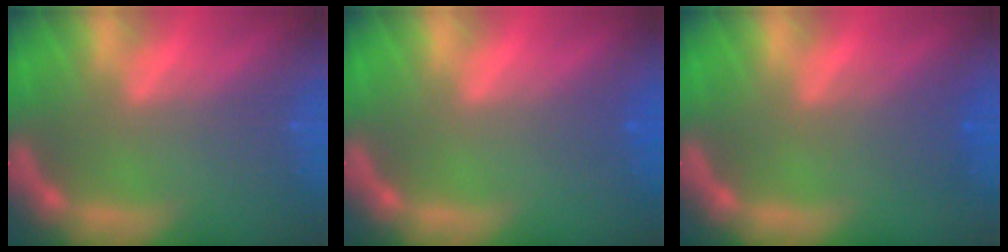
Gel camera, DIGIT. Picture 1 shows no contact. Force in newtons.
{"total": 0.9}
{"total": 2.4}